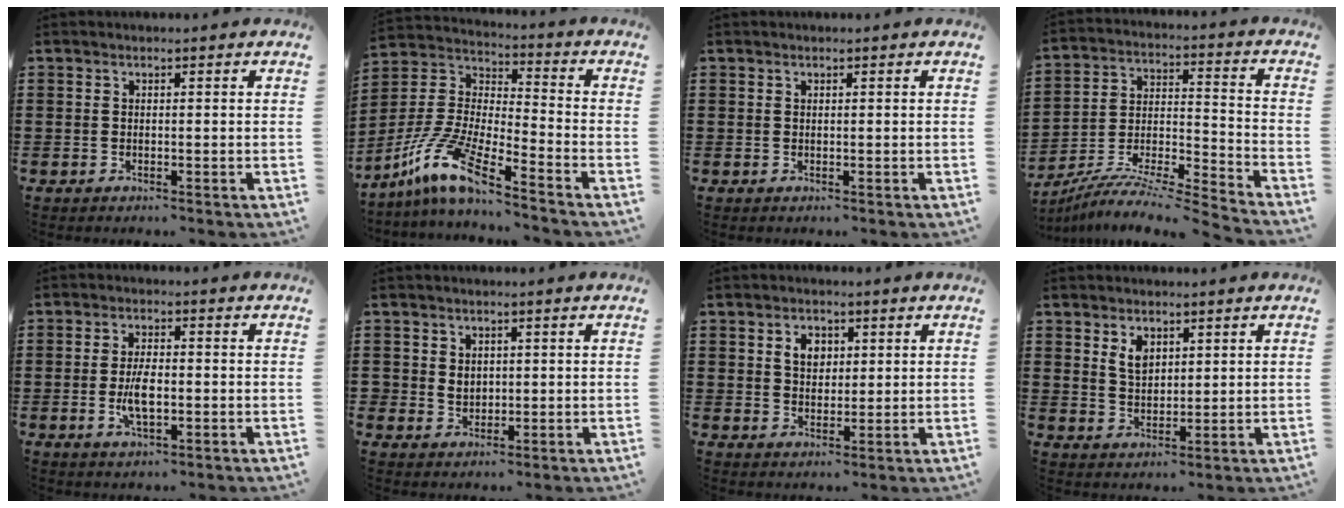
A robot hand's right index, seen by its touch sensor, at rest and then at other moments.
{"total": 10.7, "force": [-8.4, 0.7, 6.6], "torque": [-0.172, -0.019, -0.179]}
{"total": 0.0}
{"total": 6.3, "force": [-6.1, -0.4, 1.7], "torque": [-0.036, -0.013, -0.123]}
{"total": 5.1, "force": [-0.9, 2.1, 4.5], "torque": [-0.100, -0.003, -0.020]}
{"total": 2.0, "force": [0.3, 1.9, 0.5], "torque": [-0.018, 0.008, 0.003]}
{"total": 3.8, "force": [1.3, 2.8, 2.2], "torque": [-0.053, 0.012, 0.021]}
{"total": 3.5, "force": [1.8, 2.1, 2.0], "torque": [-0.048, 0.007, 0.033]}